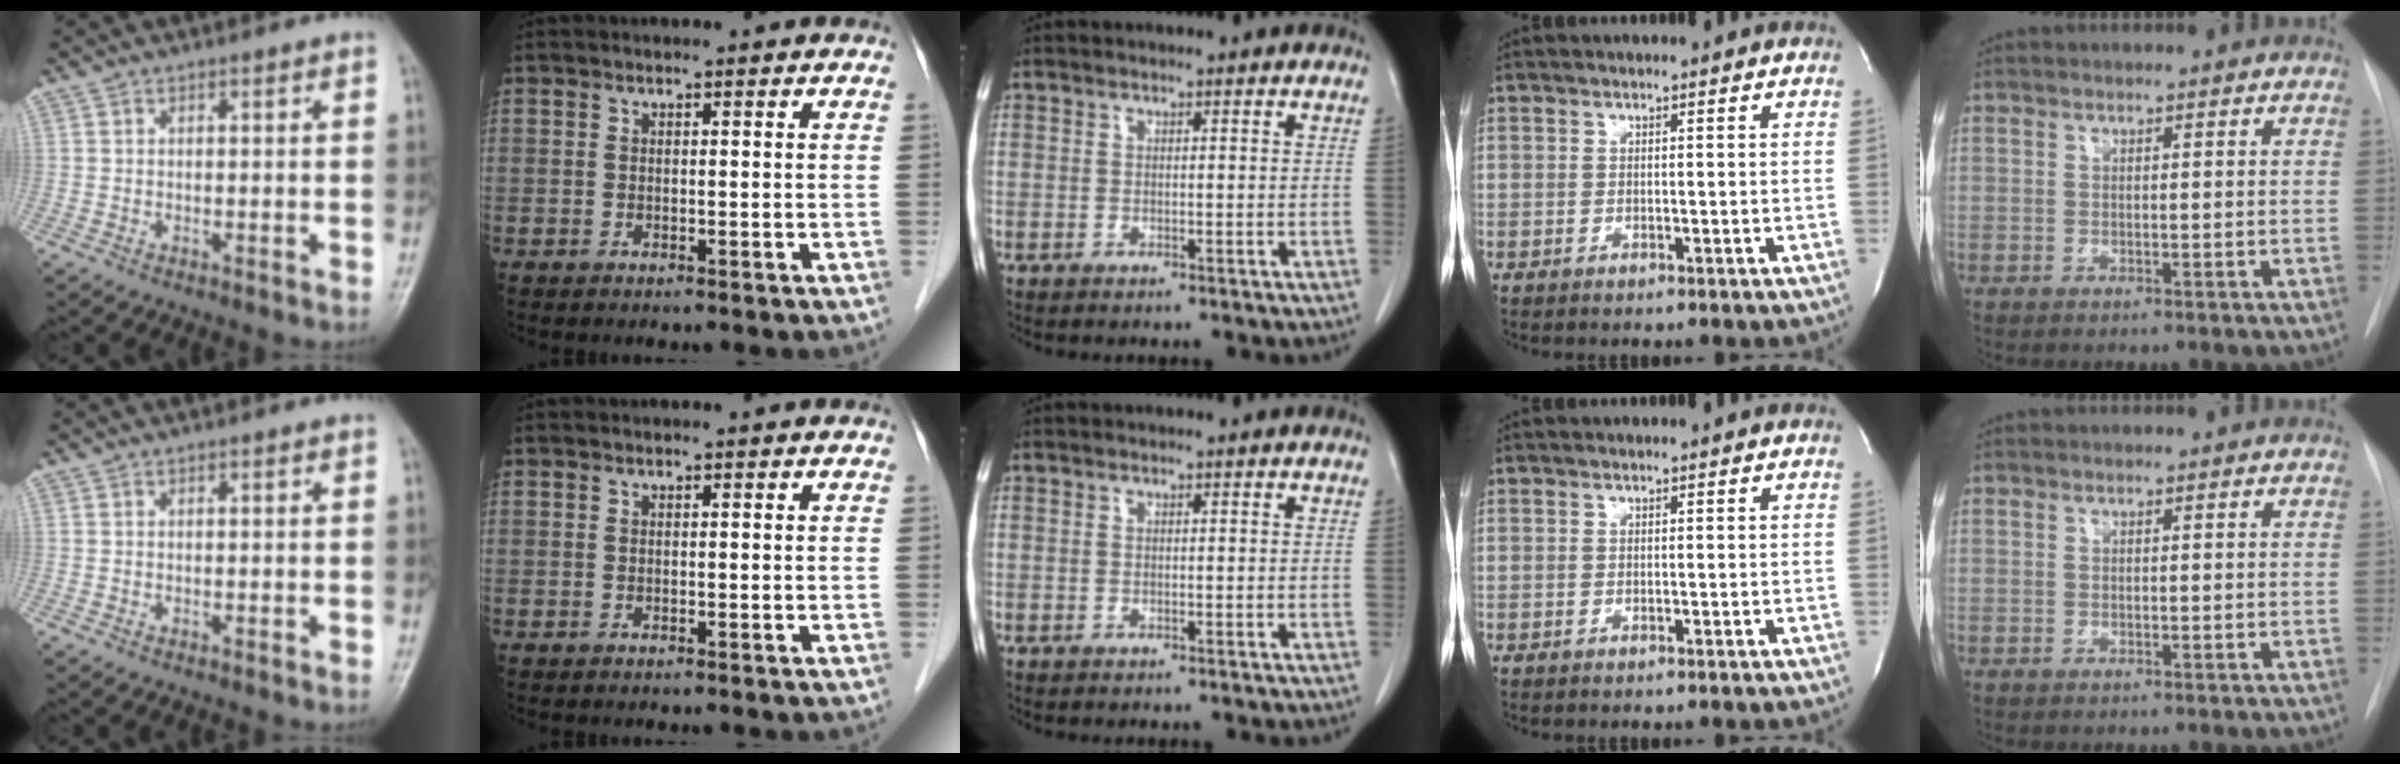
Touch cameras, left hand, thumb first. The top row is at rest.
{}